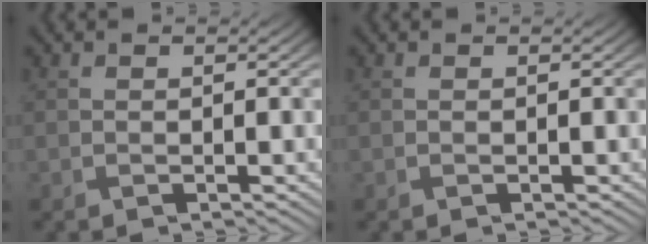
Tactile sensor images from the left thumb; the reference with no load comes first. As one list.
[{"total": 0.0}]